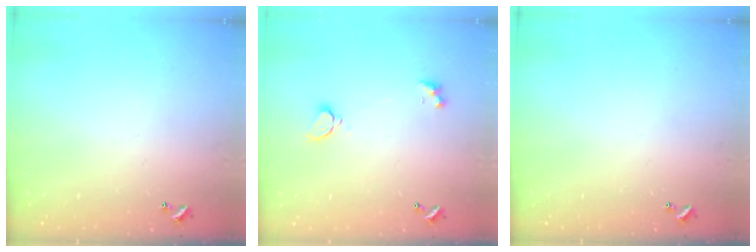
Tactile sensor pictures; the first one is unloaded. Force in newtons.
{"total": 1.7, "press": 1.7, "slide": 0.3}
{"total": 0.0}